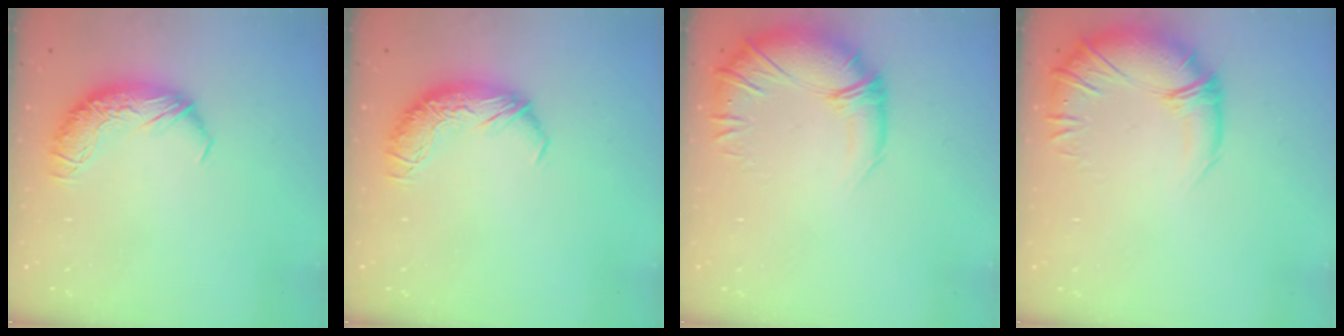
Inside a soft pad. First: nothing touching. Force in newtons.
{"total": 0.0}
{"total": 2.7, "press": 0.1, "slide": 2.7}
{"total": 2.7, "press": 0.1, "slide": 2.7}